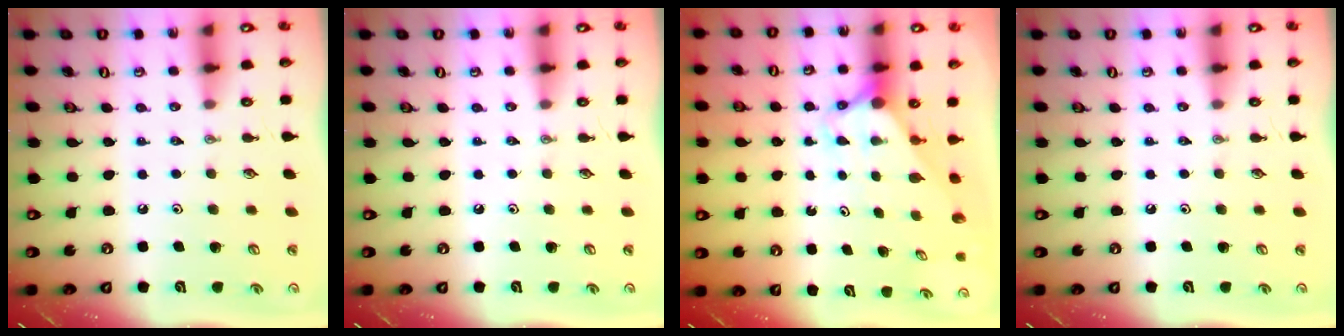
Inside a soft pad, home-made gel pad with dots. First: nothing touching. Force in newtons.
{"total": 0.0}
{"total": 2.6, "press": 2.6, "slide": 0.1}
{"total": 0.0}